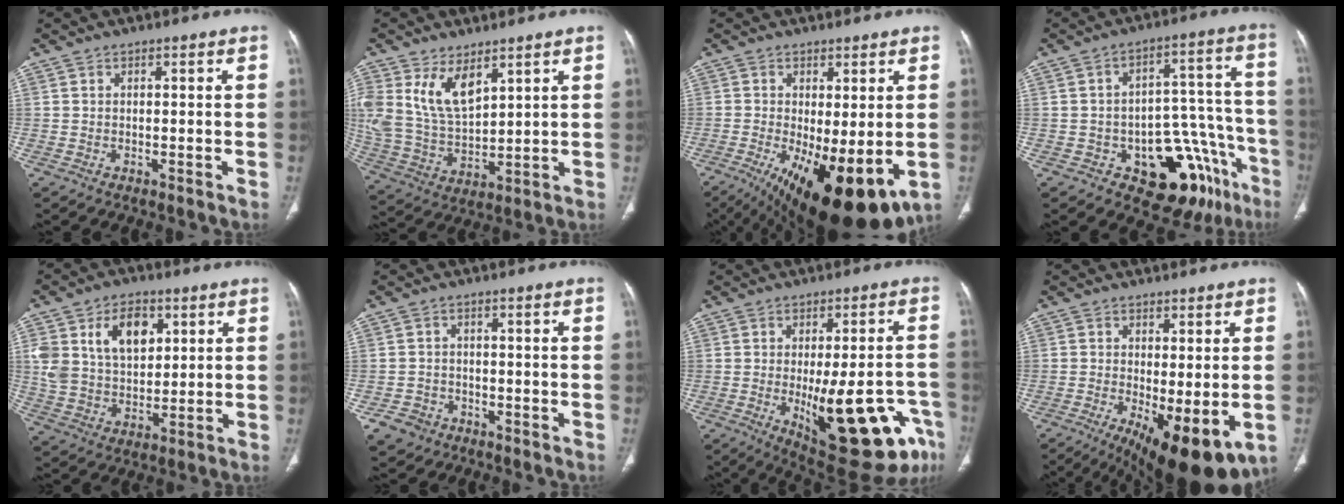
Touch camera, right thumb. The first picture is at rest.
{"total": 12.7, "force": [6.5, 6.9, 8.5], "torque": [-0.157, -0.027, 0.145]}
{"total": 18.1, "force": [-5.5, 7.1, 15.6], "torque": [-0.237, -0.028, -0.064]}
{"total": 18.4, "force": [-9.8, 9.7, 12.1], "torque": [-0.071, 0.097, -0.123]}
{"total": 13.8, "force": [5.2, 9.0, 9.0], "torque": [-0.130, -0.009, 0.105]}
{"total": 4.6, "force": [-2.5, 3.8, 1.0], "torque": [-0.010, 0.016, -0.038]}
{"total": 22.2, "force": [-8.0, 8.2, 19.0], "torque": [-0.192, 0.012, -0.085]}
{"total": 14.3, "force": [-5.0, 5.3, 12.4], "torque": [-0.172, -0.022, -0.062]}